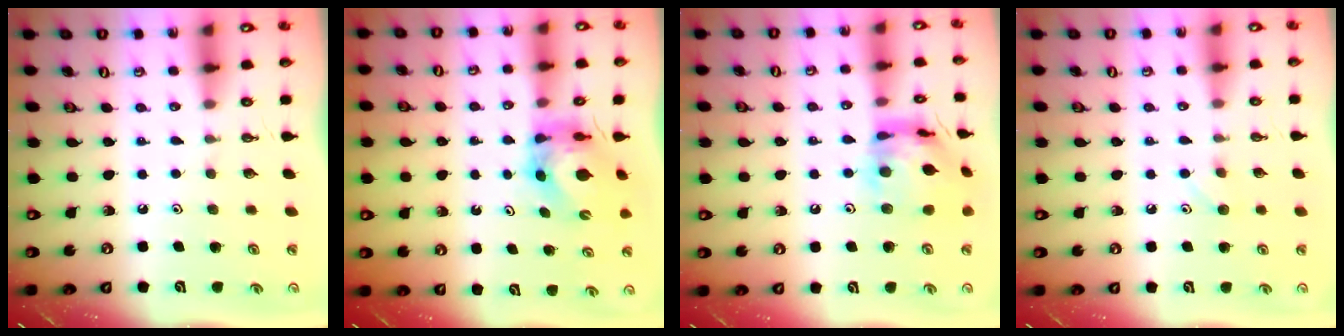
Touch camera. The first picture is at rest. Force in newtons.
{"total": 5.8, "press": 5.8, "slide": 0.6}
{"total": 14.9, "press": 14.8, "slide": 1.5}
{"total": 4.2, "press": 4.2, "slide": 0.6}